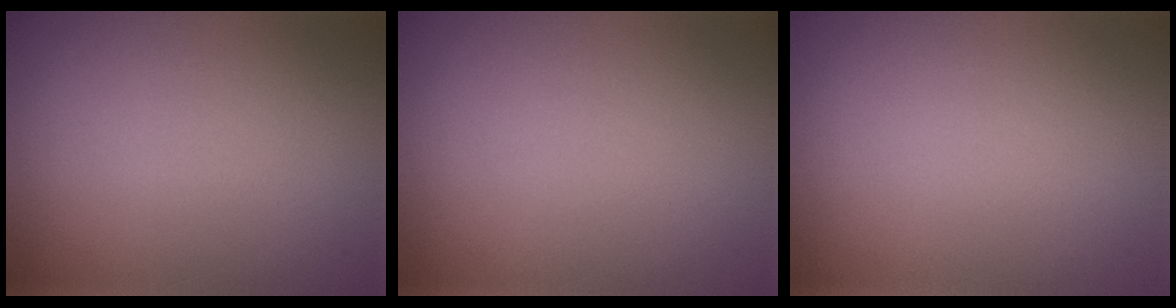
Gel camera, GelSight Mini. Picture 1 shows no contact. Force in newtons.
{"total": 0.0}
{"total": 0.0}